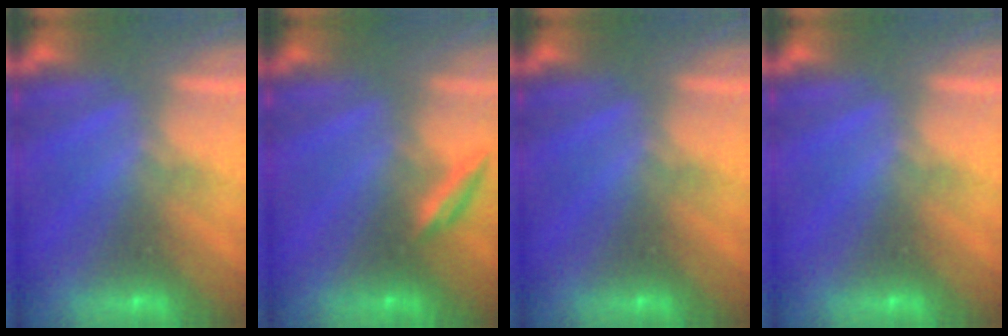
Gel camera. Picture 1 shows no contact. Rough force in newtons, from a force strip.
{"total": 2.2}
{"total": 0.0}
{"total": 0.0}